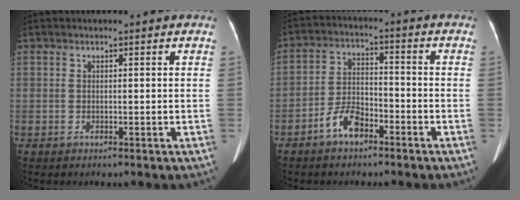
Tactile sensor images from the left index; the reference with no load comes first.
{"total": 5.9, "force": [-3.9, 2.7, 3.6], "torque": [-0.081, 0.011, -0.073]}